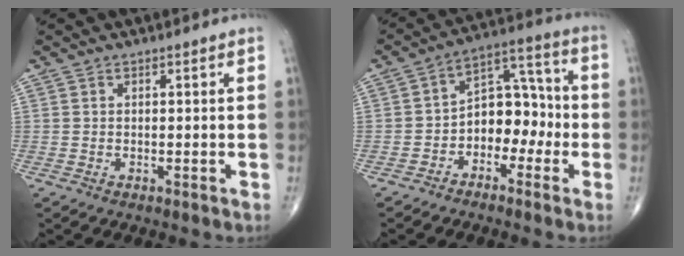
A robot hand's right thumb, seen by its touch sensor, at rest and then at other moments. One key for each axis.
{"total": 10.1, "fx": -2.8, "fy": 7.1, "fz": 6.7, "tx": -0.064, "ty": 0.049, "tz": -0.058}